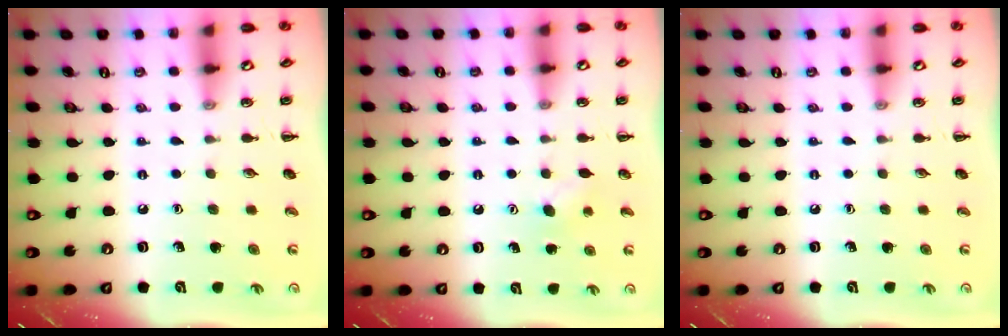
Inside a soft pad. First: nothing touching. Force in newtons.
{"total": 3.8, "press": 3.7, "slide": 0.8}
{"total": 0.0}